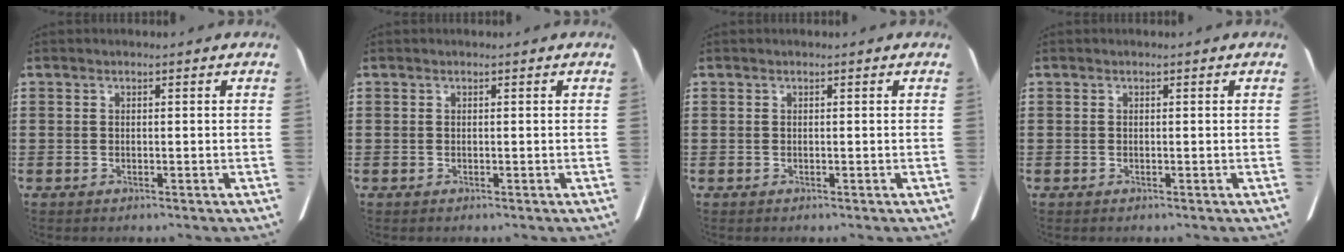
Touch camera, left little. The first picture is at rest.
{"total": 0.0}
{"total": 0.0}
{"total": 0.0}